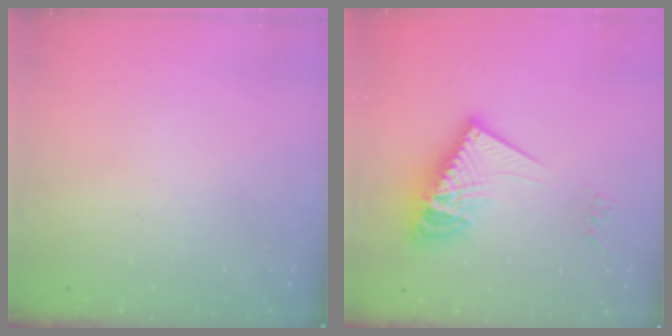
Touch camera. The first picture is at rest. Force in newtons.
{"total": 17.1, "press": 17.1, "slide": 1.4}